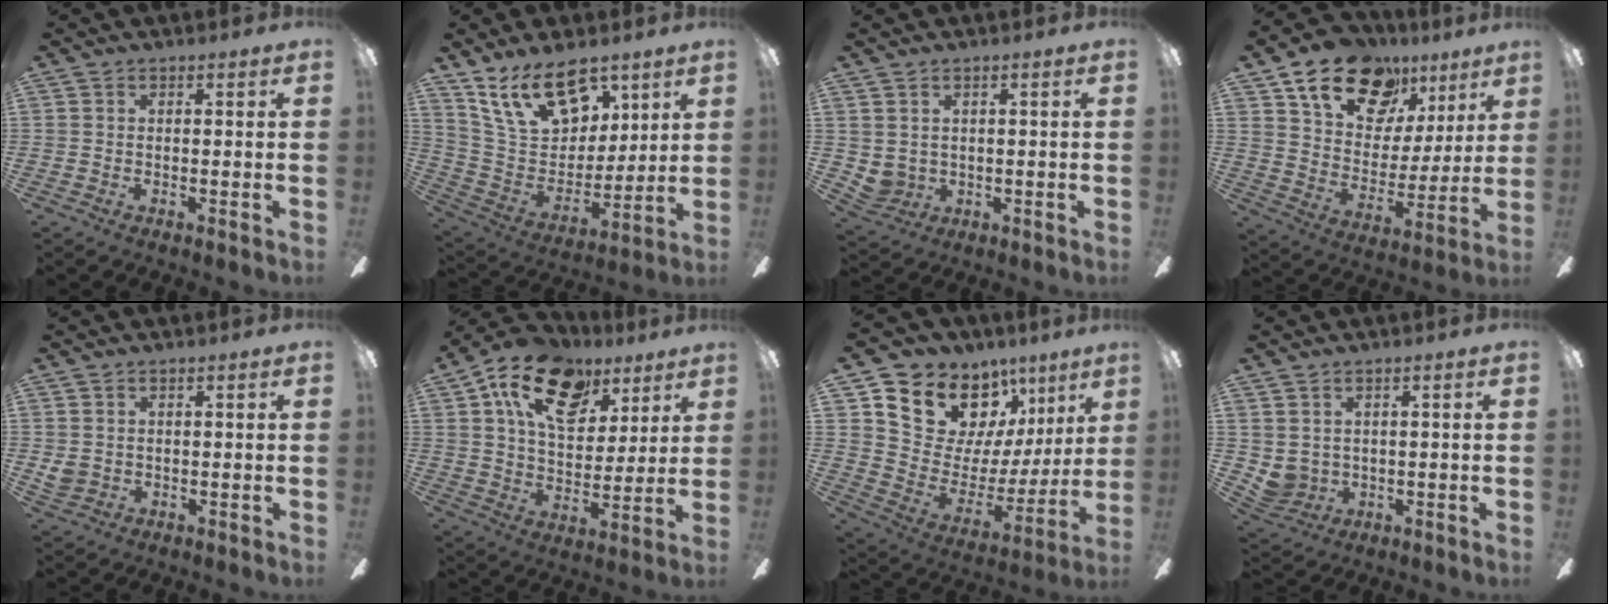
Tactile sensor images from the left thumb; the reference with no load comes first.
{"total": 19.3, "force": [12.1, 11.2, 10.0], "torque": [-0.166, -0.057, 0.224]}
{"total": 3.5, "force": [1.6, 2.9, 1.0], "torque": [-0.034, -0.008, 0.031]}
{"total": 19.9, "force": [12.7, 12.0, 9.6], "torque": [-0.159, -0.064, 0.229]}
{"total": 2.5, "force": [0.9, 2.1, 1.1], "torque": [-0.022, 0.002, 0.018]}
{"total": 18.7, "force": [10.2, 11.0, 11.2], "torque": [-0.185, -0.032, 0.182]}
{"total": 17.2, "force": [11.7, 11.3, 5.6], "torque": [-0.103, -0.086, 0.229]}
{"total": 4.1, "force": [1.5, 3.6, 1.2], "torque": [-0.047, -0.008, 0.029]}